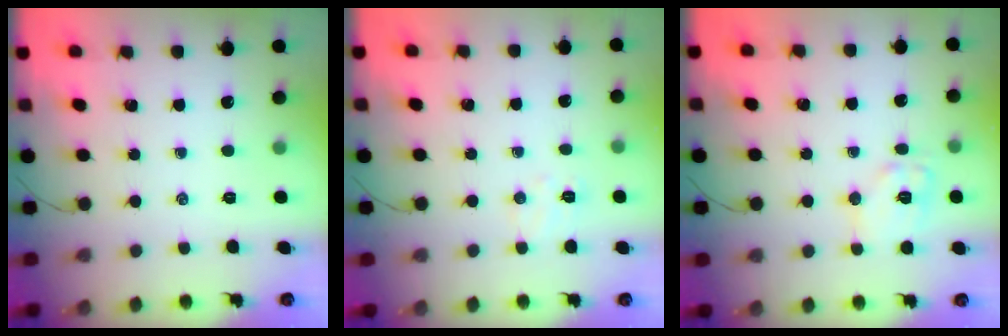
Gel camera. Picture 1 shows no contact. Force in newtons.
{"total": 5.0, "press": 4.9, "slide": 1.1}
{"total": 9.8, "press": 9.8, "slide": 0.4}